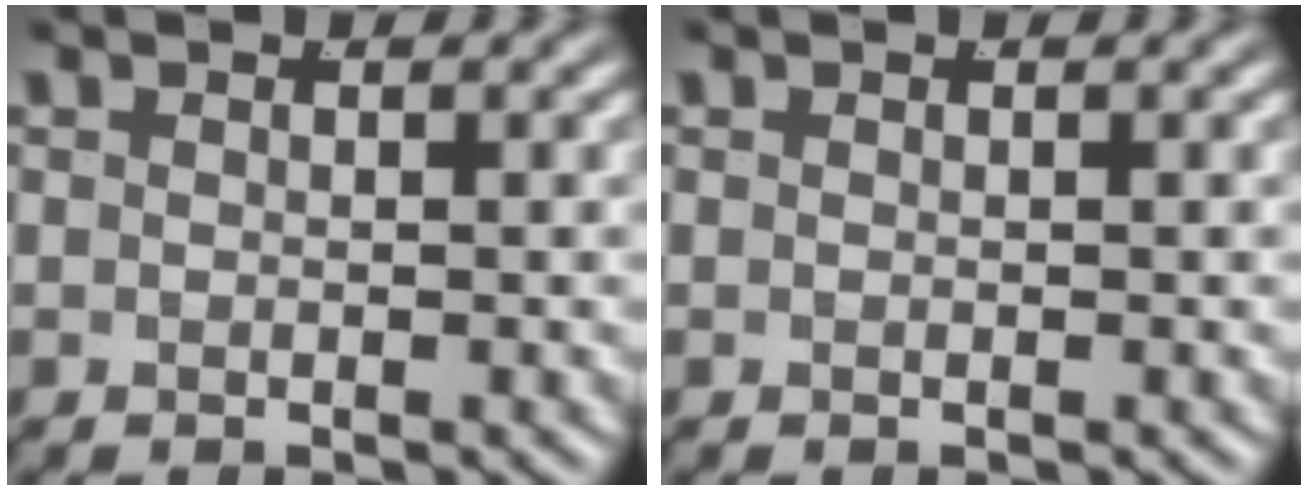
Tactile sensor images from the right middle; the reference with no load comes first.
{"total": 0.0}